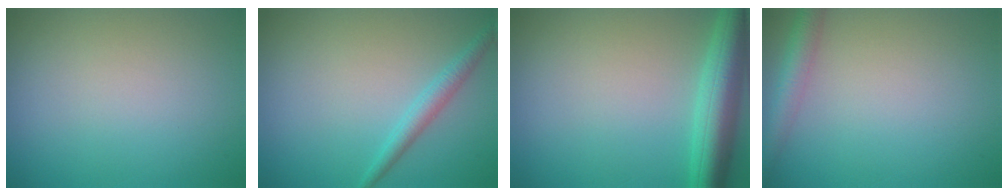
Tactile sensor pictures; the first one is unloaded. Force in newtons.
{"total": 1.9, "press": 1.9, "slide": 0.1}
{"total": 5.6, "press": 5.6, "slide": 0.3}
{"total": 2.7, "press": 2.7, "slide": 0.1}